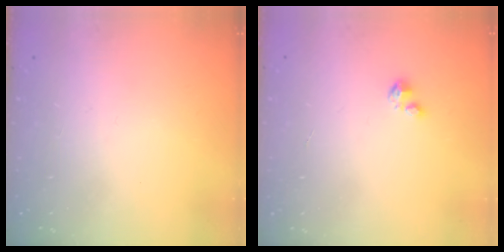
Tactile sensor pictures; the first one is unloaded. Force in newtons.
{"total": 1.2, "press": 1.2, "slide": 0.2}